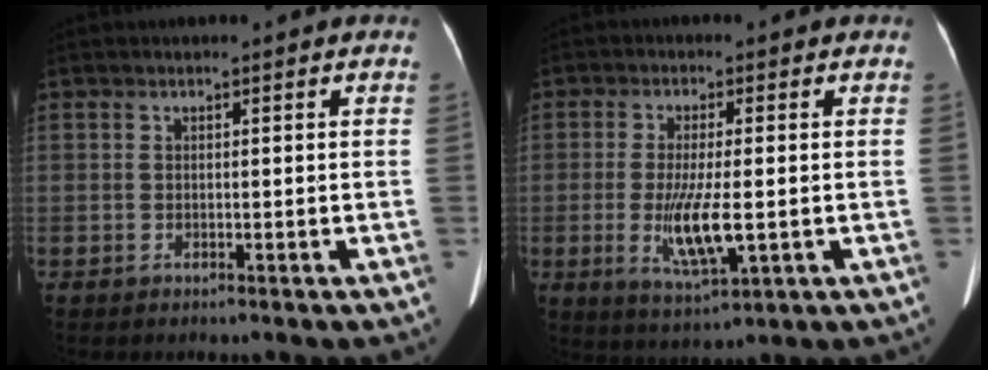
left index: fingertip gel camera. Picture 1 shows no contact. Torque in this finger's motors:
{"motor_torque": [1.51, 0.33, 0.62, 0.20]}